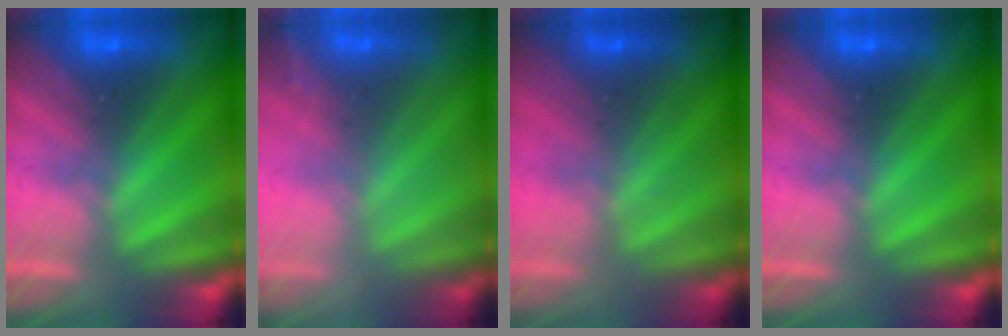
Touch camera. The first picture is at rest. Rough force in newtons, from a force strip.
{"total": 1.4}
{"total": 1.5}
{"total": 0.0}